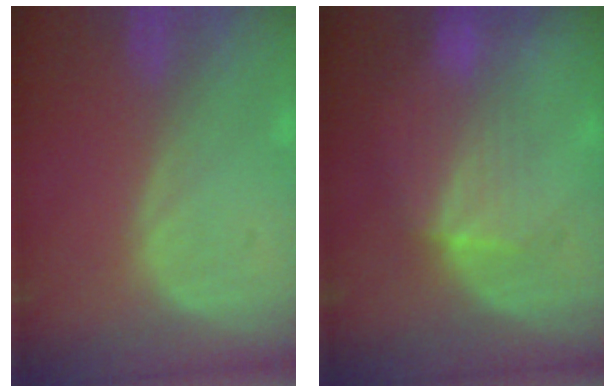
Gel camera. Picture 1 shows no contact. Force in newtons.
{"total": 4.9, "press": 4.7, "slide": 1.2}